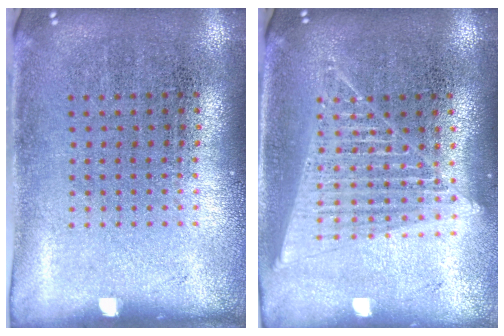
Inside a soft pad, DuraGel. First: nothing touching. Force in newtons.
{"total": 1.7, "press": 1.6, "slide": 0.7}